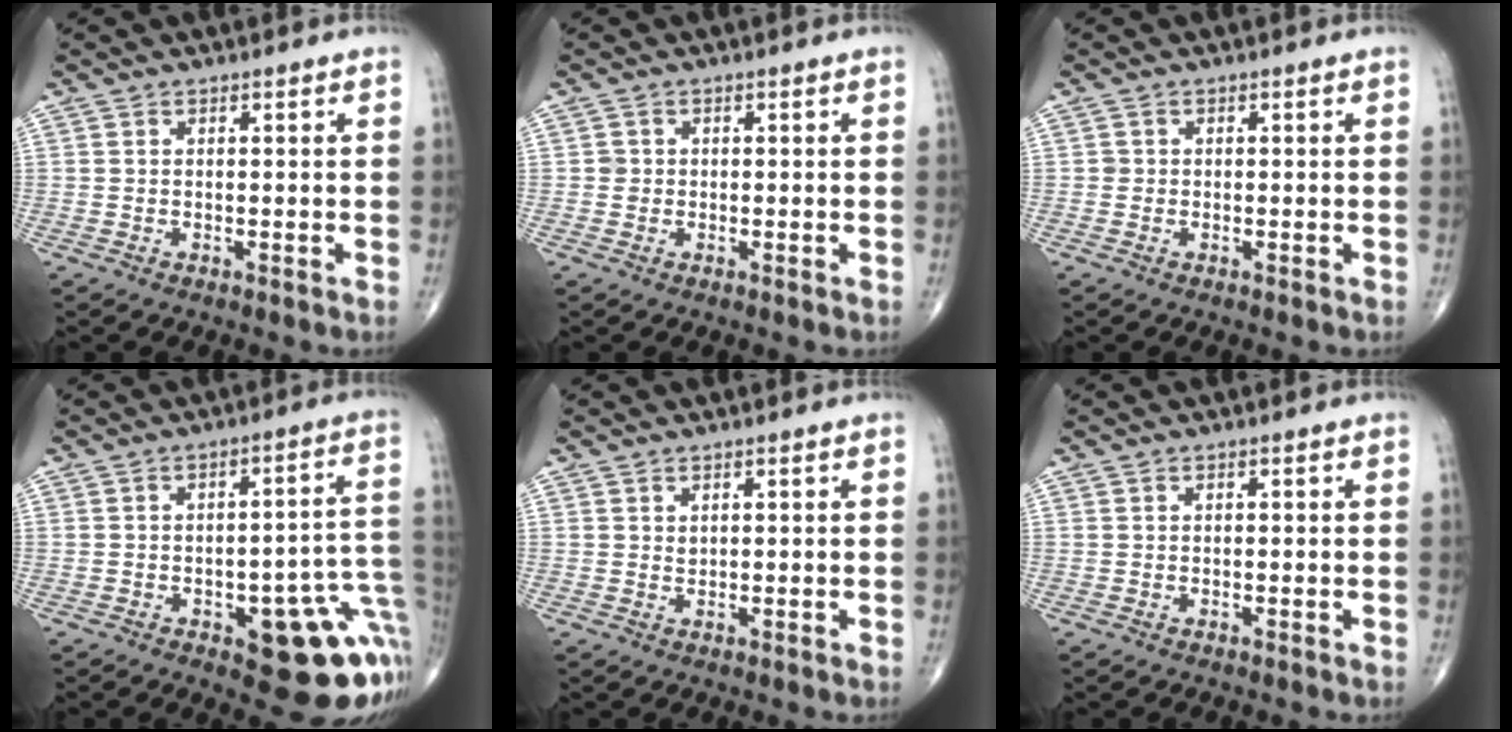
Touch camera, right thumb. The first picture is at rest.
{"total": 1.2, "force": [0.0, 1.2, 0.2], "torque": [0.004, 0.003, -0.001]}
{"total": 0.7, "force": [-0.1, 0.7, 0.1], "torque": [0.004, 0.004, -0.002]}
{"total": 17.8, "force": [-5.3, 6.9, 15.6], "torque": [-0.118, 0.038, -0.044]}
{"total": 0.7, "force": [0.4, 0.4, 0.4], "torque": [-0.002, -0.004, 0.008]}
{"total": 0.0}